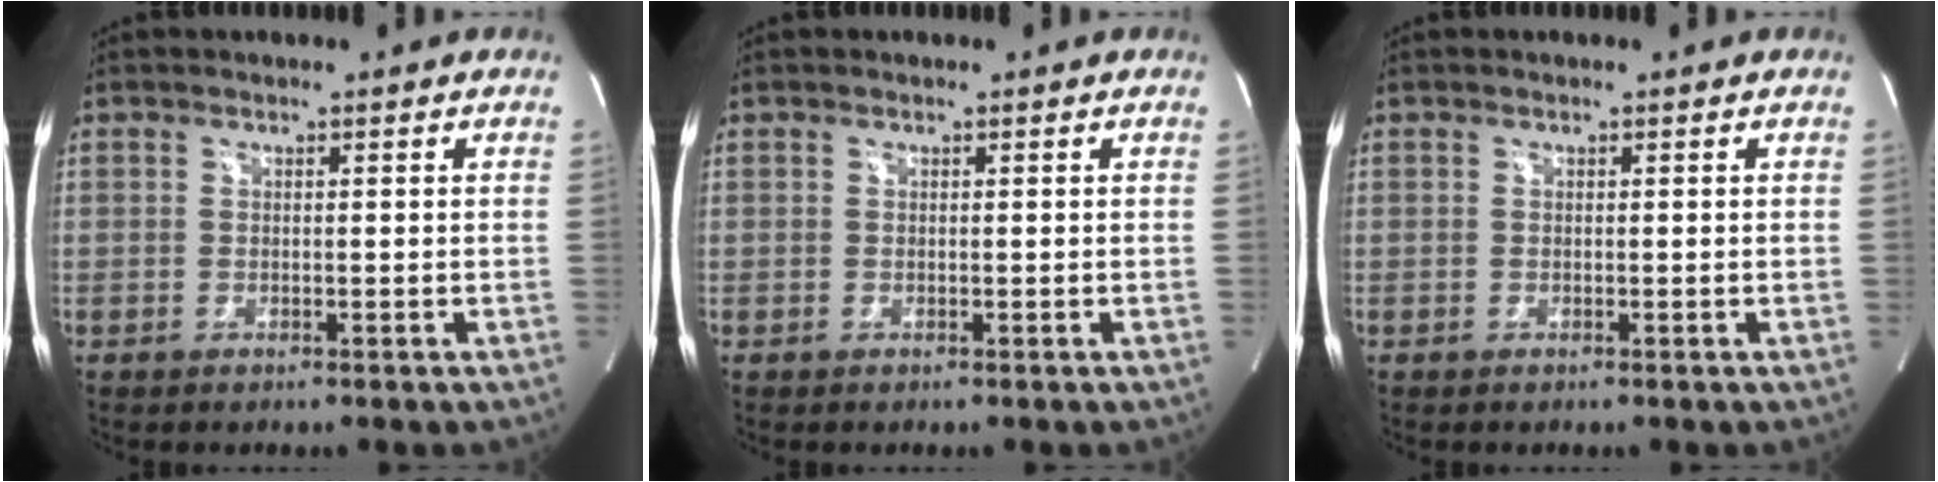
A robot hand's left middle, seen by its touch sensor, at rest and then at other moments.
{"total": 0.0}
{"total": 0.0}